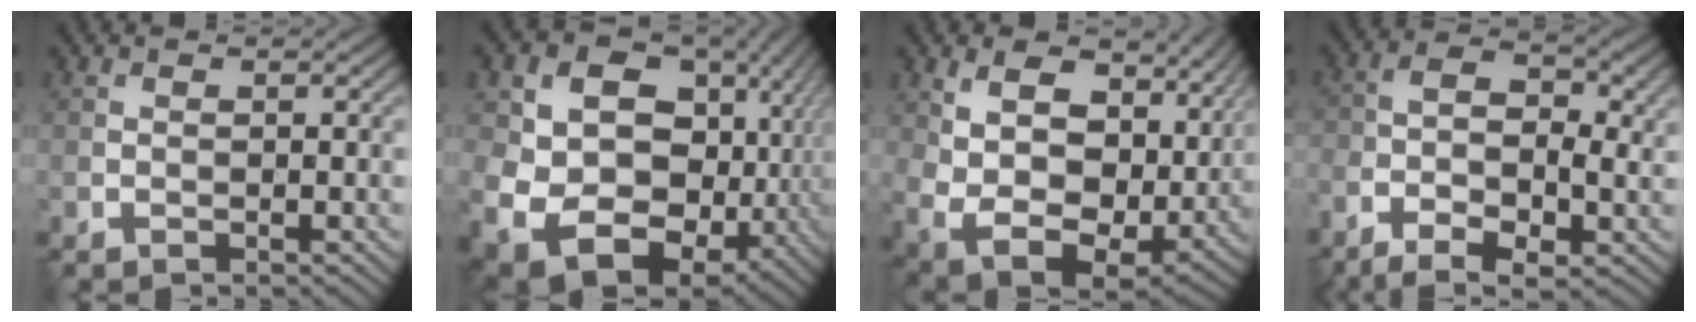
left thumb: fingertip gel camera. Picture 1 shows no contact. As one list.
[{"total": 17.2, "force": [0.0, 13.4, 10.8], "torque": [-0.200, -0.022, 0.035]}, {"total": 13.6, "force": [4.8, 8.9, 9.1], "torque": [-0.209, -0.010, 0.097]}, {"total": 9.4, "force": [-4.2, 4.1, 7.4], "torque": [-0.137, -0.014, -0.075]}]